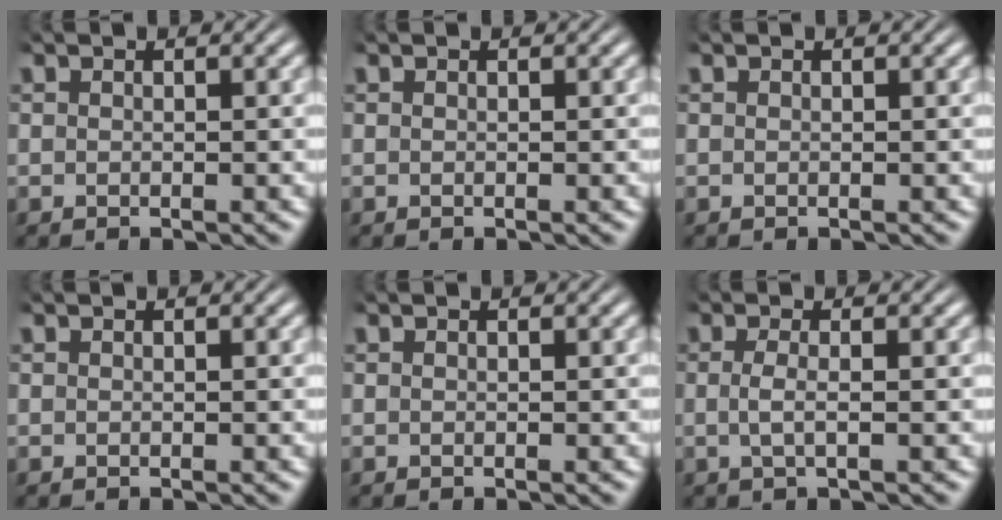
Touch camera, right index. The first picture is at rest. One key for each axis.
{"total": 0.0}
{"total": 0.0}
{"total": 0.0}
{"total": 0.0}
{"total": 1.7, "fx": -0.2, "fy": -0.1, "fz": 1.6, "tx": -0.042, "ty": -0.011, "tz": 0.002}